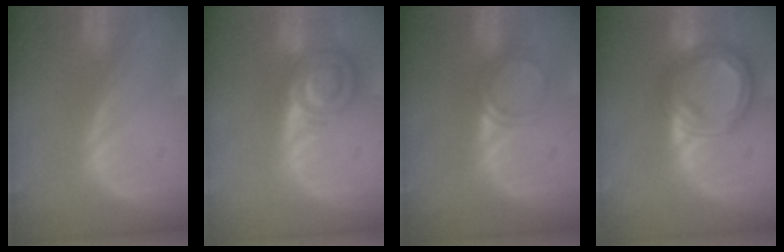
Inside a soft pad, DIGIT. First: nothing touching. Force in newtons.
{"total": 7.0, "press": 6.4, "slide": 2.8}
{"total": 2.9, "press": 2.6, "slide": 1.1}
{"total": 8.4, "press": 8.4, "slide": 0.5}